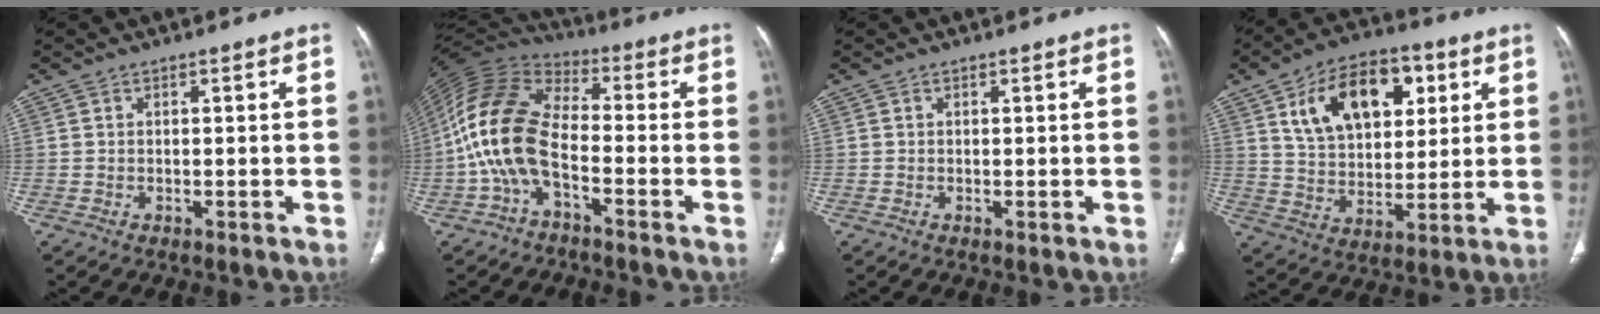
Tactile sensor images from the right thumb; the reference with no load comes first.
{"total": 14.7, "force": [-3.8, 7.4, 12.1], "torque": [-0.255, 0.047, -0.086]}
{"total": 0.0}
{"total": 18.3, "force": [7.0, 11.2, 12.7], "torque": [-0.163, -0.009, 0.121]}